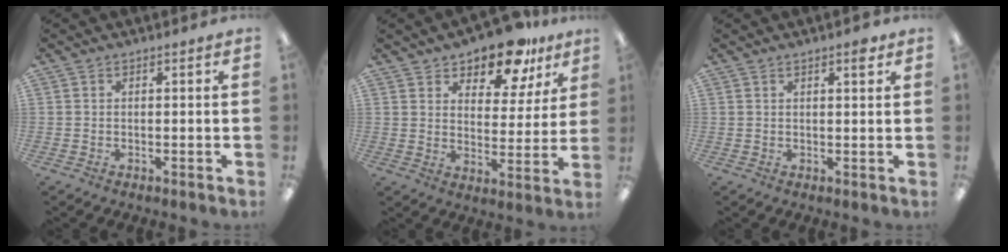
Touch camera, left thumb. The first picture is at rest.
{"total": 13.6, "force": [11.1, 5.7, 5.4], "torque": [-0.085, -0.073, 0.199]}
{"total": 2.6, "force": [1.8, 0.6, 1.8], "torque": [-0.022, -0.004, 0.027]}